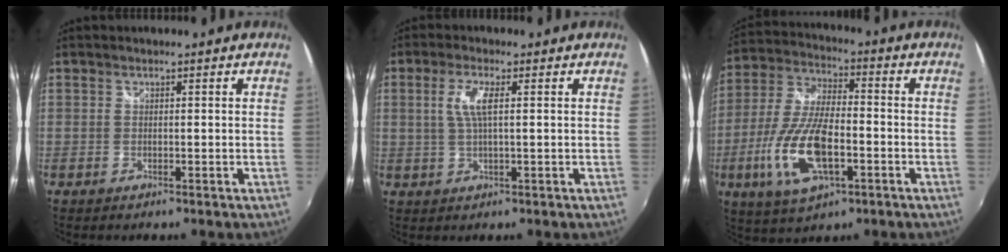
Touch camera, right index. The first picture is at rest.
{"total": 4.7, "force": [1.0, 0.9, 4.5], "torque": [-0.091, 0.001, 0.020]}
{"total": 16.2, "force": [-5.2, 6.5, 13.9], "torque": [-0.299, -0.012, -0.096]}